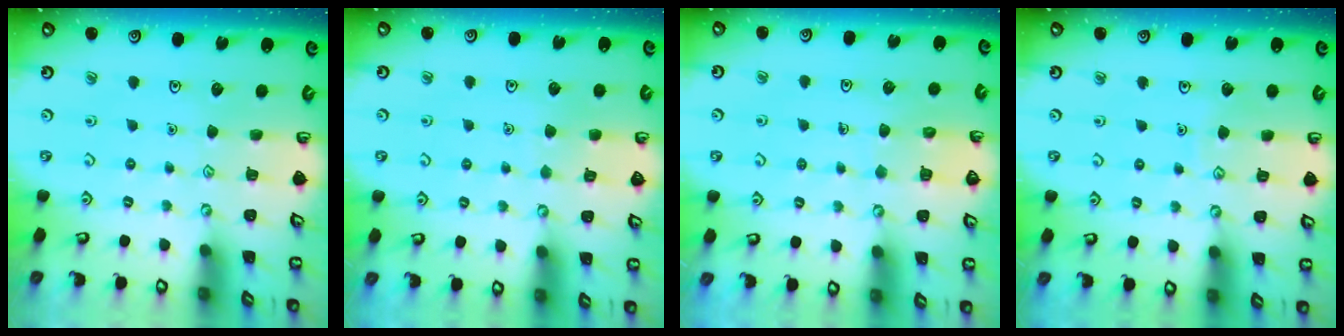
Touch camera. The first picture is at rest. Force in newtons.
{"total": 2.6, "press": 2.6, "slide": 0.3}
{"total": 5.6, "press": 5.6, "slide": 0.4}
{"total": 4.7, "press": 4.7, "slide": 0.5}